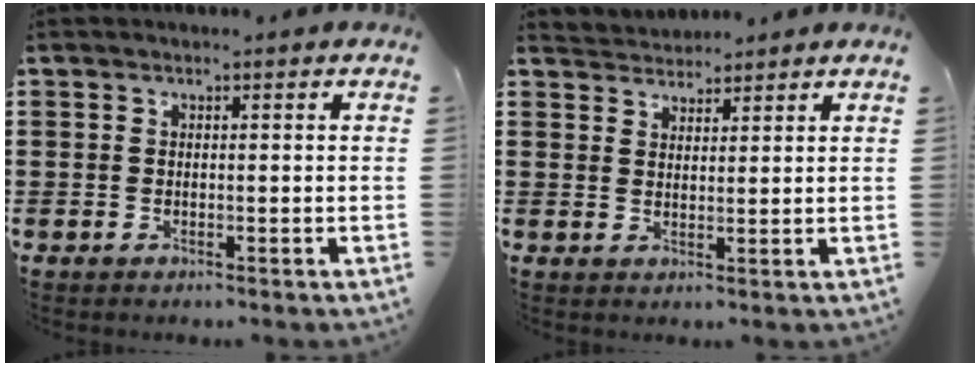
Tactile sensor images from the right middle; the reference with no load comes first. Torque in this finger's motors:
{"motor_torque": [-1.01, -0.82, -0.02, -0.03]}